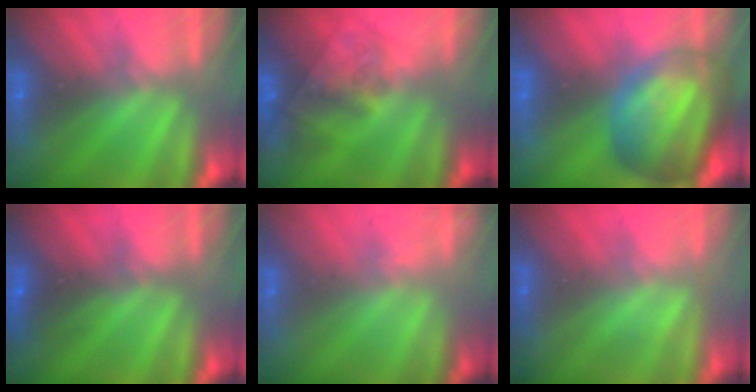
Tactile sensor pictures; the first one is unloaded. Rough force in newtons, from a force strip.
{"total": 7.2}
{"total": 7.7}
{"total": 2.4}
{"total": 1.5}
{"total": 1.7}